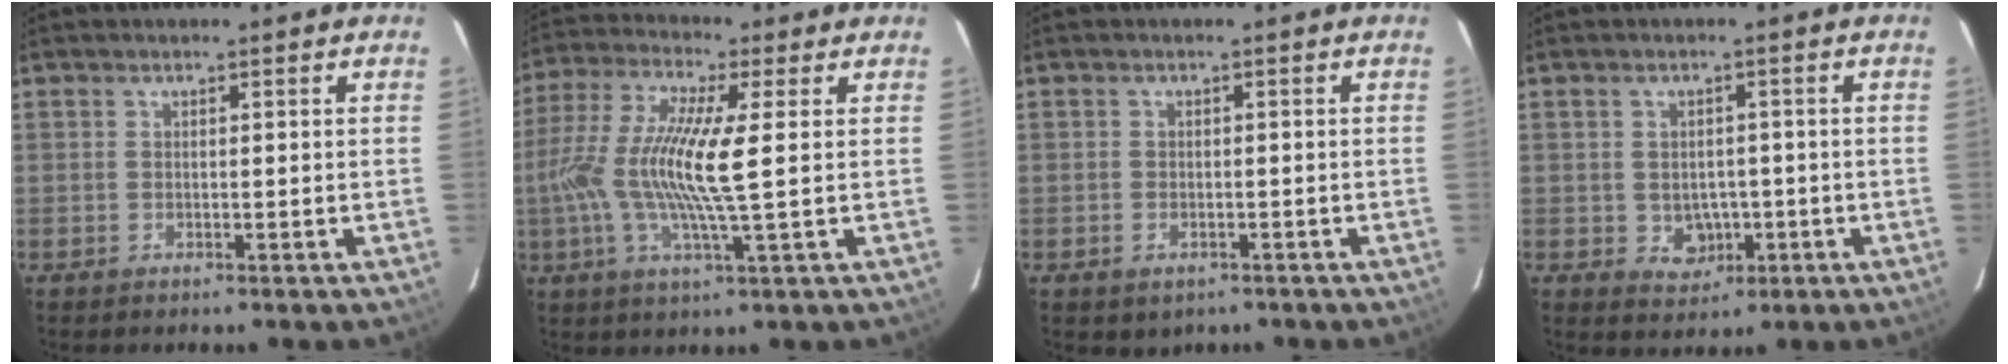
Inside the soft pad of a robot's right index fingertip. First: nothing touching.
{"total": 12.2, "force": [-0.5, -0.3, 12.2], "torque": [-0.240, -0.004, -0.014]}
{"total": 2.5, "force": [-1.1, 2.1, 1.0], "torque": [-0.019, -0.006, -0.008]}
{"total": 4.7, "force": [-0.9, 4.1, 2.0], "torque": [-0.043, 0.006, 0.003]}